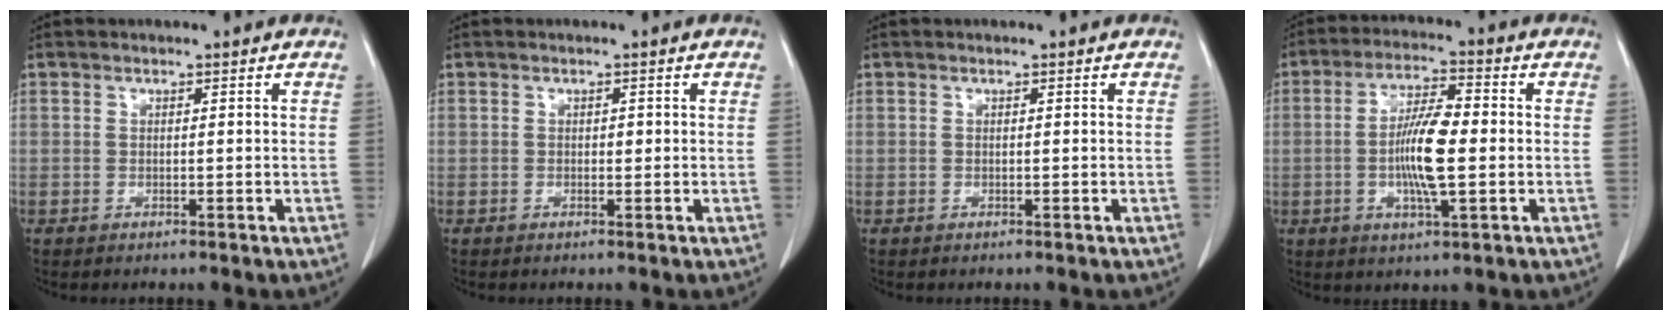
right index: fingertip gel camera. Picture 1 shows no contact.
{"total": 0.6, "force": [0.1, 0.4, 0.4], "torque": [-0.002, 0.003, 0.002]}
{"total": 0.0}
{"total": 9.4, "force": [-0.9, 1.7, 9.2], "torque": [-0.174, 0.002, -0.018]}